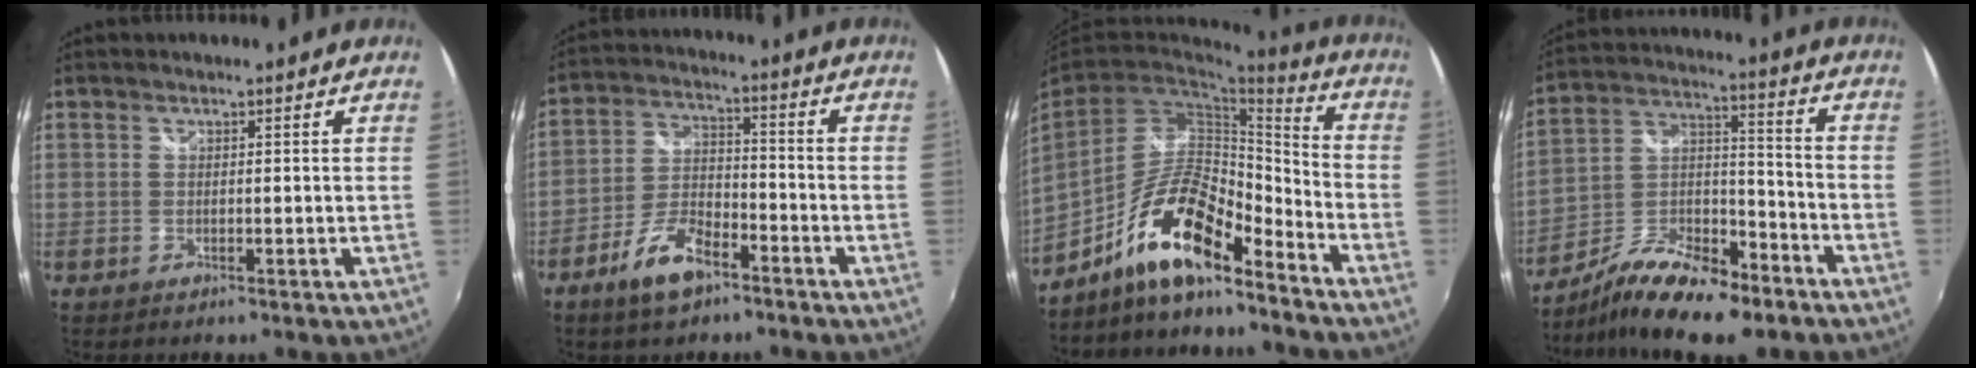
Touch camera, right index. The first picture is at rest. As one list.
[{"total": 9.8, "force": [-6.5, 4.0, 6.1], "torque": [-0.128, 0.012, -0.118]}, {"total": 14.1, "force": [-9.9, 4.0, 9.2], "torque": [-0.189, -0.003, -0.184]}, {"total": 17.6, "force": [-11.8, 6.4, 11.4], "torque": [-0.224, -0.009, -0.206]}]